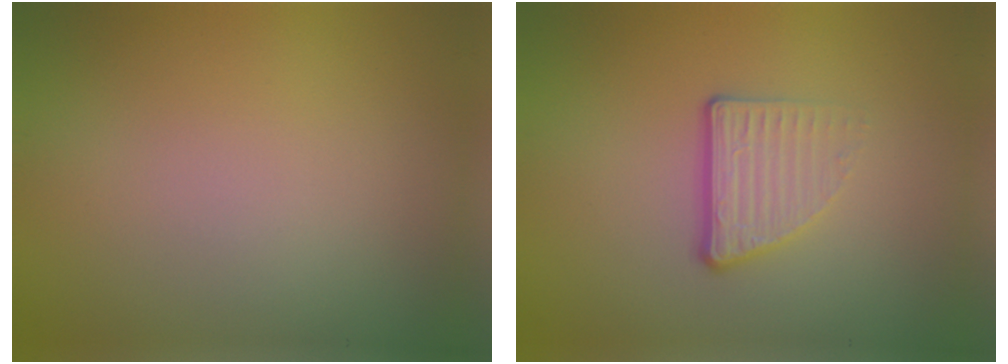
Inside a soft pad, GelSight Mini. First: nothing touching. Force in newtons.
{"total": 3.4, "press": 2.2, "slide": 2.6}